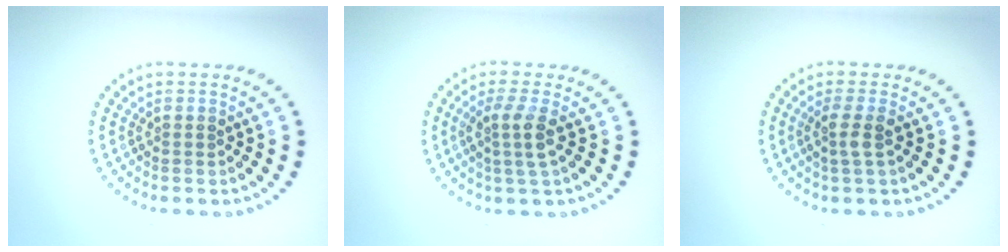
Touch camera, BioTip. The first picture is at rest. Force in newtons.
{"total": 2.5, "press": 2.1, "slide": 1.5}
{"total": 1.7, "press": 1.4, "slide": 1.0}